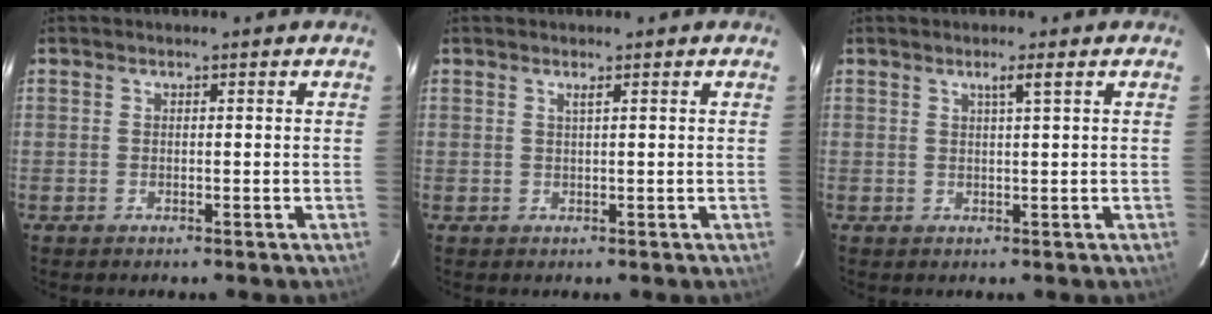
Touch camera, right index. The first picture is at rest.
{"total": 0.7, "force": [0.4, -0.2, 0.5], "torque": [-0.011, -0.001, 0.006]}
{"total": 1.7, "force": [0.9, -0.5, 1.4], "torque": [-0.026, -0.002, 0.017]}